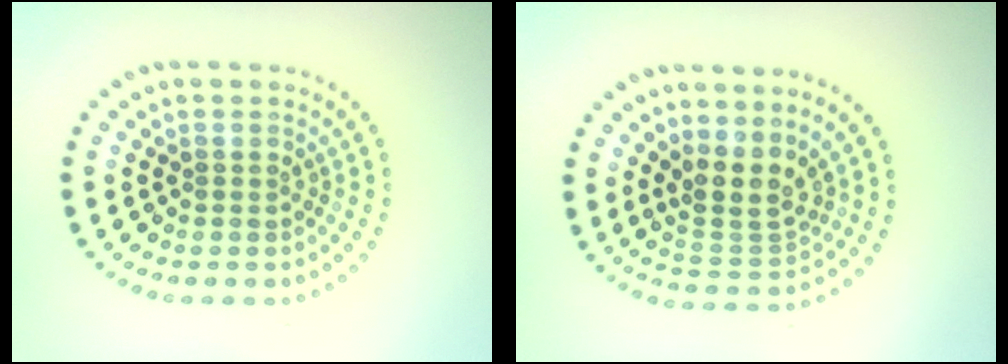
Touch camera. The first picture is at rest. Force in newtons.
{"total": 3.4, "press": 2.6, "slide": 2.3}